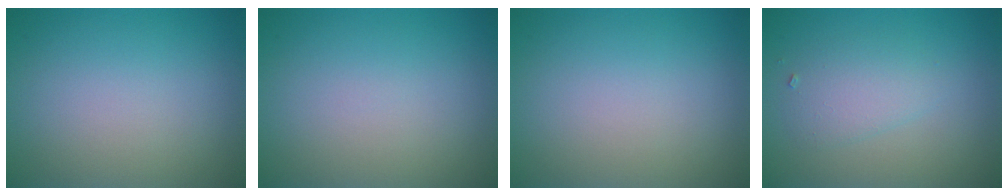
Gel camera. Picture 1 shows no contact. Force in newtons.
{"total": 0.0}
{"total": 0.0}
{"total": 2.3, "press": 2.3, "slide": 0.2}